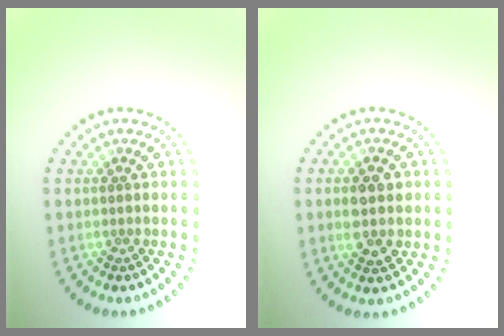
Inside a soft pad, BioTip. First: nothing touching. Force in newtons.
{"total": 3.5, "press": 3.5, "slide": 0.1}